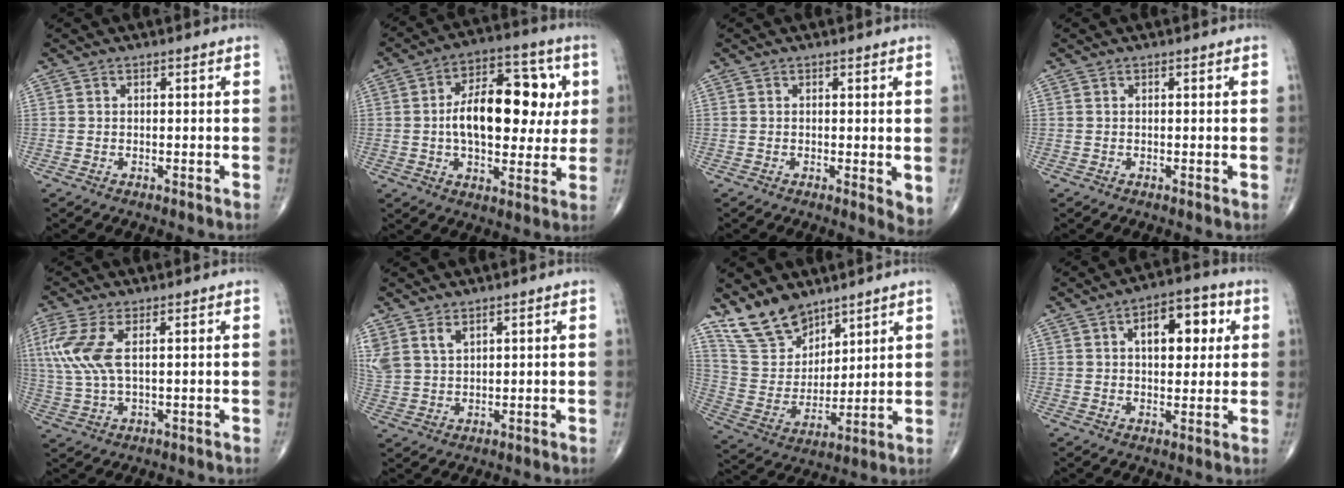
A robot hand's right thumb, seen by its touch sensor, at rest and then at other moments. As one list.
[{"total": 18.7, "force": [1.9, 10.4, 15.4], "torque": [-0.201, 0.020, 0.026]}, {"total": 3.6, "force": [0.1, 1.1, 3.4], "torque": [-0.047, -0.013, 0.001]}, {"total": 0.0}, {"total": 9.1, "force": [2.4, 3.8, 7.9], "torque": [-0.211, 0.000, 0.053]}, {"total": 6.4, "force": [3.9, 3.5, 3.7], "torque": [-0.076, -0.008, 0.092]}, {"total": 12.4, "force": [9.6, 6.5, 4.3], "torque": [-0.059, -0.058, 0.201]}, {"total": 11.0, "force": [3.1, 6.0, 8.7], "torque": [-0.083, 0.010, 0.040]}]